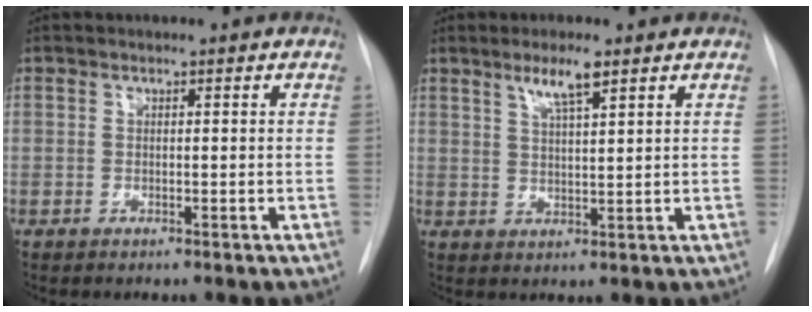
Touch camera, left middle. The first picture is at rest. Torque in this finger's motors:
{"motor_torque": [0.36, -0.31, 0.08, 0.08]}